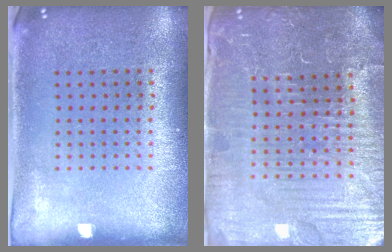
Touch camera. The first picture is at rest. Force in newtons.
{"total": 5.5, "press": 5.0, "slide": 2.1}